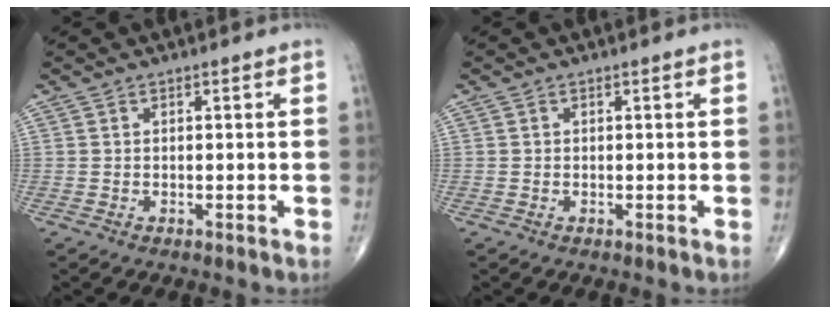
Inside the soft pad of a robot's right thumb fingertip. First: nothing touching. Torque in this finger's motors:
{"motor_torque": [-0.35, 0.02, 0.12, 0.01, 0.00]}